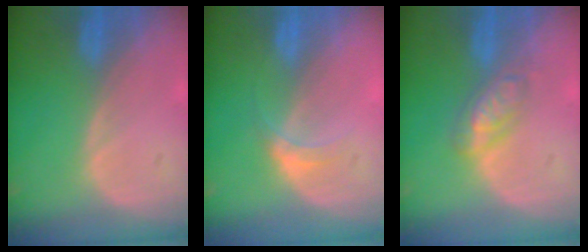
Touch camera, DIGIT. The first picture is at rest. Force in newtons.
{"total": 2.6, "press": 2.2, "slide": 1.4}
{"total": 4.6, "press": 4.3, "slide": 1.5}